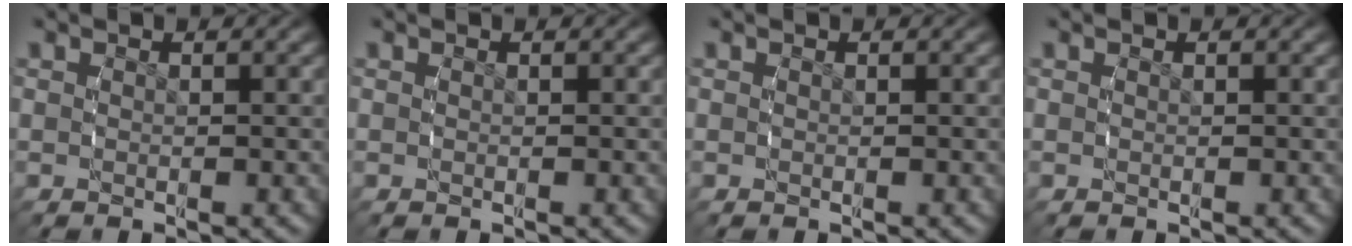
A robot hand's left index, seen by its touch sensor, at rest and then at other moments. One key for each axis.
{"total": 0.0}
{"total": 0.0}
{"total": 0.0}